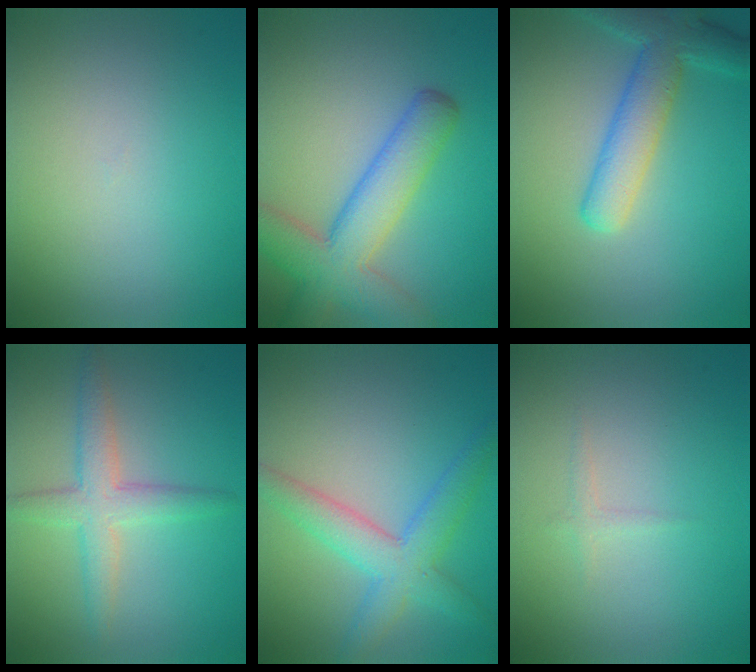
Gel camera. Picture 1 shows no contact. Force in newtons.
{"total": 7.2, "press": 7.2, "slide": 0.3}
{"total": 5.4, "press": 5.4, "slide": 0.2}
{"total": 3.6, "press": 3.6, "slide": 0.1}
{"total": 4.7, "press": 4.7, "slide": 0.2}
{"total": 0.7, "press": 0.7, "slide": 0.0}